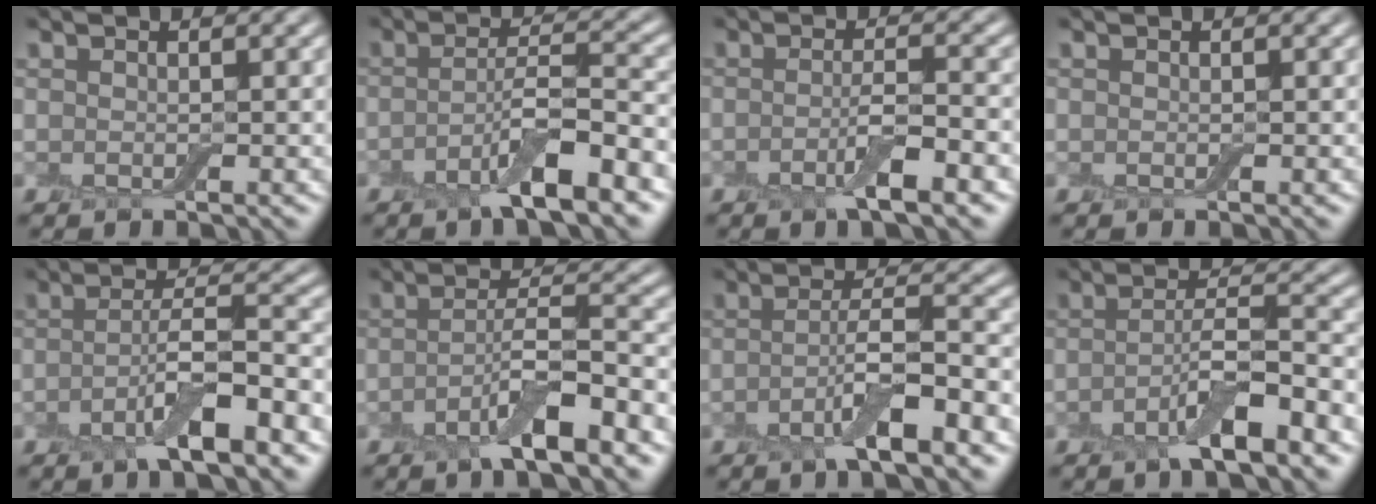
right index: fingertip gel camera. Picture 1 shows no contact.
{"total": 5.4, "force": [-3.1, 0.9, 4.3], "torque": [-0.071, 0.006, -0.059]}
{"total": 3.1, "force": [-1.5, 0.5, 2.6], "torque": [-0.045, 0.001, -0.028]}
{"total": 0.0}
{"total": 5.4, "force": [-2.8, 0.9, 4.5], "torque": [-0.075, 0.007, -0.052]}
{"total": 5.5, "force": [-3.1, 1.0, 4.5], "torque": [-0.075, 0.006, -0.058]}
{"total": 4.7, "force": [-2.4, 0.7, 4.0], "torque": [-0.067, 0.007, -0.049]}
{"total": 5.0, "force": [-2.9, 0.9, 4.0], "torque": [-0.067, 0.006, -0.056]}